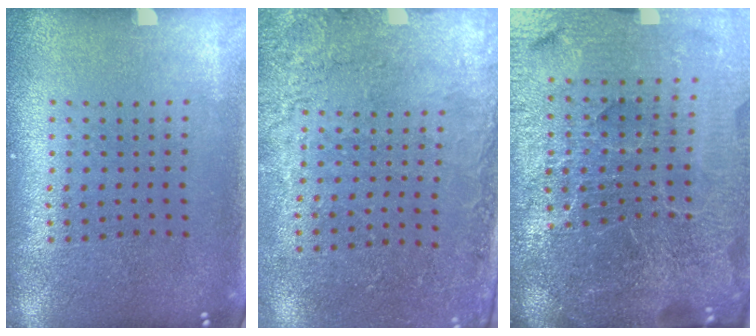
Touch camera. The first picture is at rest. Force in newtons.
{"total": 2.5, "press": 2.1, "slide": 1.3}
{"total": 6.9, "press": 6.0, "slide": 3.4}